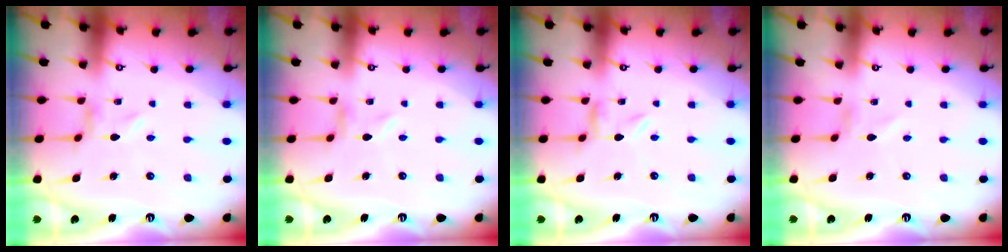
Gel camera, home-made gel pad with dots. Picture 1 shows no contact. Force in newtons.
{"total": 0.0}
{"total": 1.4, "press": 1.4, "slide": 0.2}
{"total": 0.7, "press": 0.7, "slide": 0.1}